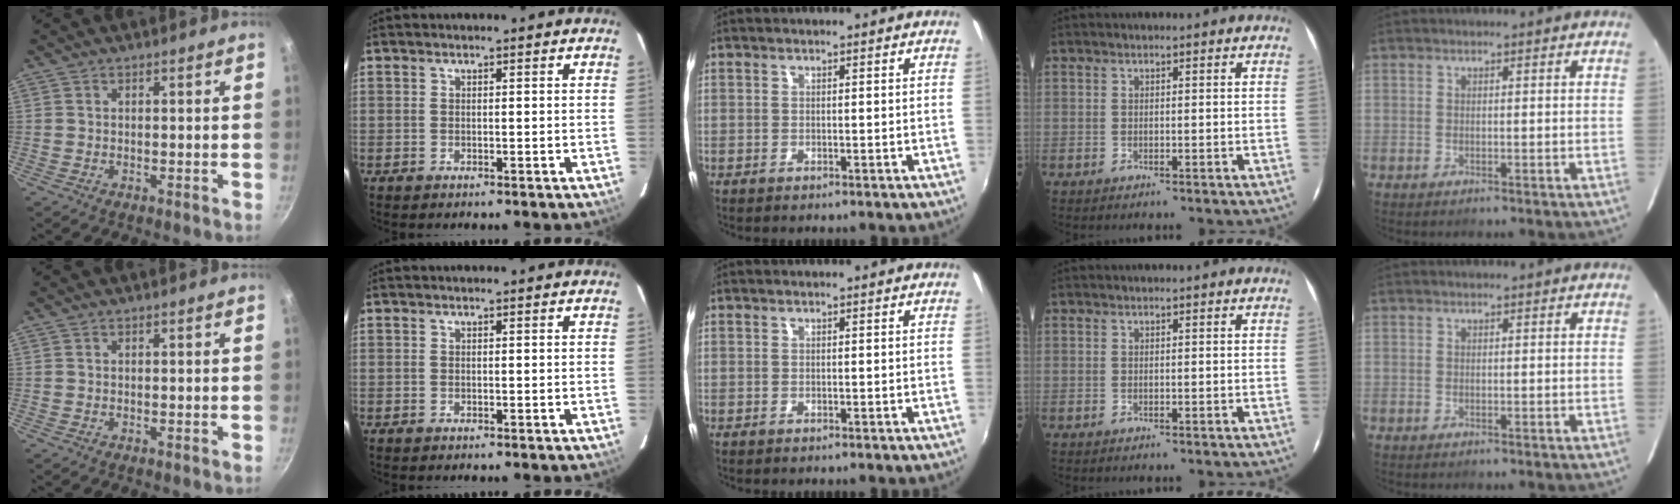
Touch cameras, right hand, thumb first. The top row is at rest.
{}